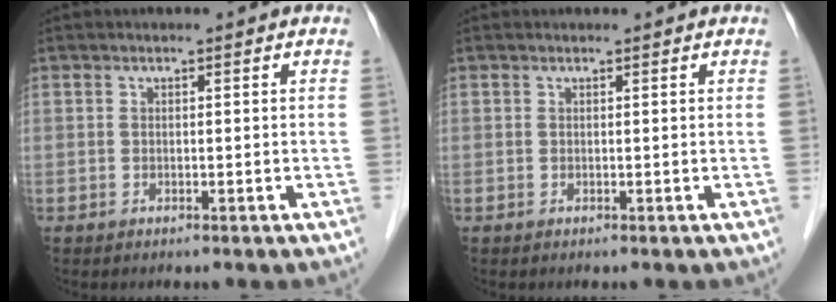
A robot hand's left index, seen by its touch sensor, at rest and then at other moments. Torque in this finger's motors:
{"motor_torque": [0.03, -0.03, -0.04, 0.00]}